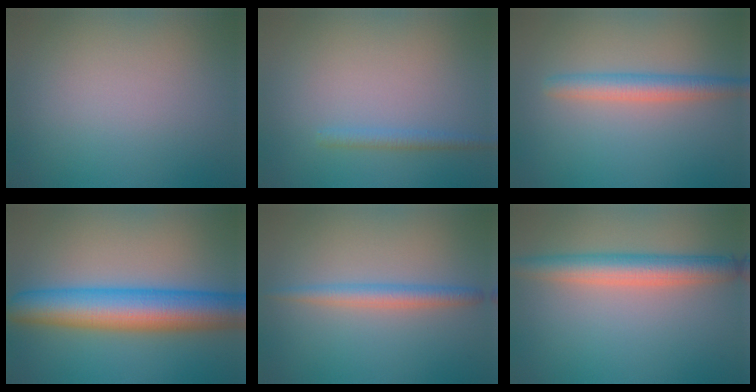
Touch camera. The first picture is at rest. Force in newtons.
{"total": 1.3, "press": 1.3, "slide": 0.1}
{"total": 2.9, "press": 2.9, "slide": 0.1}
{"total": 9.1, "press": 9.1, "slide": 0.2}
{"total": 2.3, "press": 2.3, "slide": 0.0}
{"total": 4.4, "press": 4.4, "slide": 0.2}